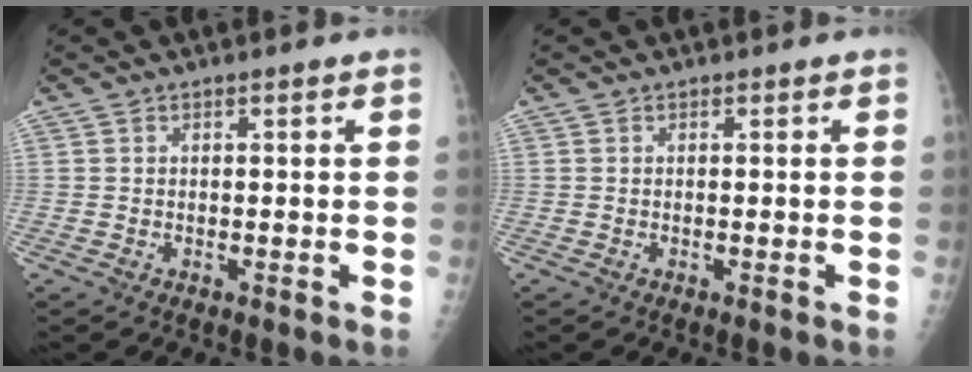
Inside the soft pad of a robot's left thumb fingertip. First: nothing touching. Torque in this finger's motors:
{"motor_torque": [0.03, 0.03, 0.00, 0.00, 0.00]}